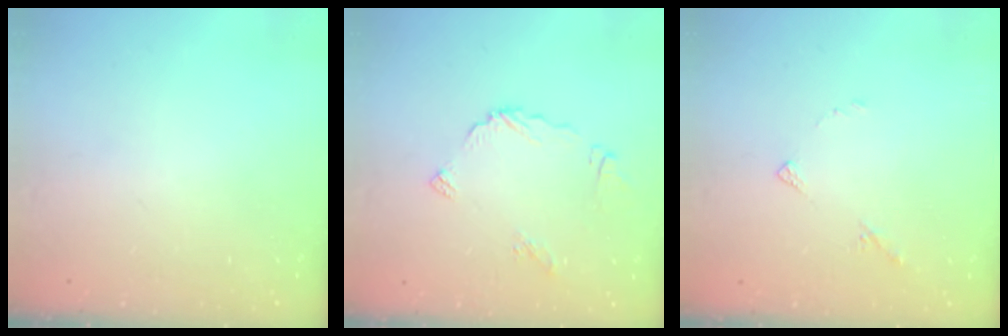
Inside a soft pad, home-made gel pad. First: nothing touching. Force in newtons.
{"total": 8.0, "press": 8.0, "slide": 0.9}
{"total": 4.9, "press": 4.9, "slide": 0.5}